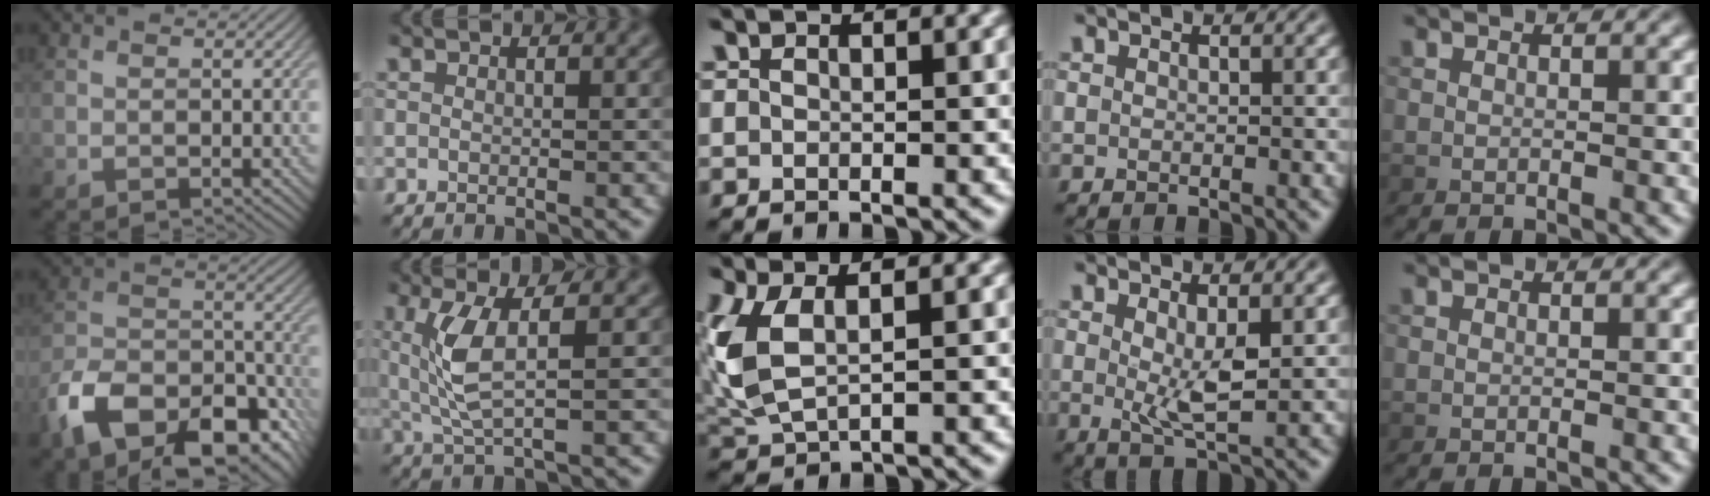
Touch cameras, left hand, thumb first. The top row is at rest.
{"thumb": {"total": 16.2, "force": [-10.0, 8.8, 9.2], "torque": [-0.194, -0.035, -0.170]}, "index": {"total": 4.2, "force": [0.3, 1.1, 4.0], "torque": [-0.093, 0.002, 0.021]}, "middle": {"total": 4.8, "force": [1.0, 2.5, 4.0], "torque": [-0.101, -0.004, 0.023]}, "ring": {"total": 3.4, "force": [0.1, 0.9, 3.3], "torque": [-0.062, -0.011, 0.008]}}